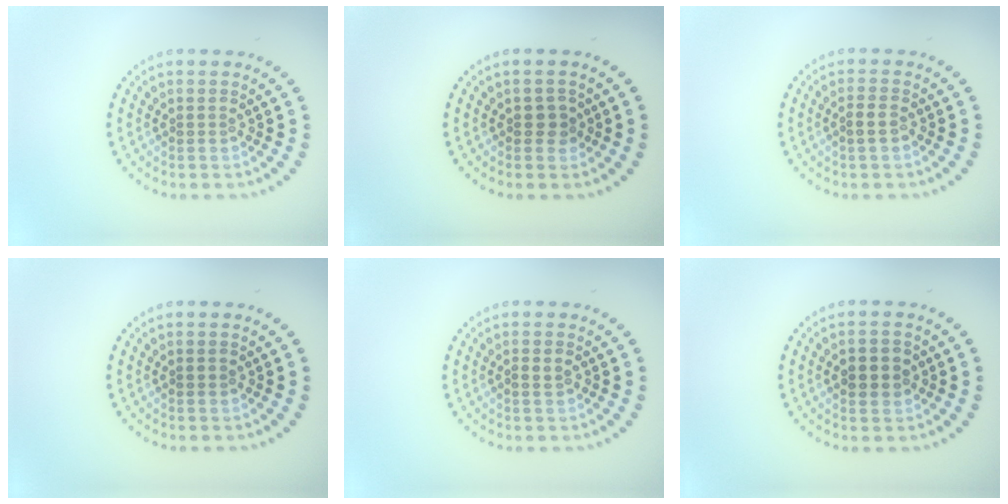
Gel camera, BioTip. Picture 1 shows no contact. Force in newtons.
{"total": 1.4, "press": 1.3, "slide": 0.4}
{"total": 1.4, "press": 1.3, "slide": 0.6}
{"total": 0.9, "press": 0.9, "slide": 0.1}
{"total": 1.1, "press": 1.1, "slide": 0.4}
{"total": 2.7, "press": 2.7, "slide": 0.2}